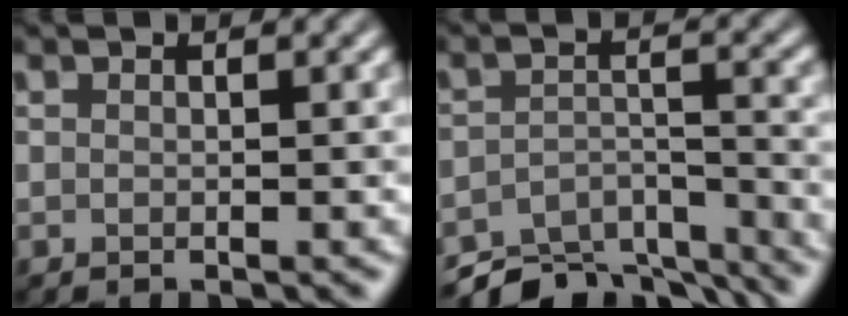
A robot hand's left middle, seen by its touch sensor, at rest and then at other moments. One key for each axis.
{"total": 8.7, "fx": -7.9, "fy": 2.7, "fz": 2.5, "tx": -0.037, "ty": -0.008, "tz": -0.115}